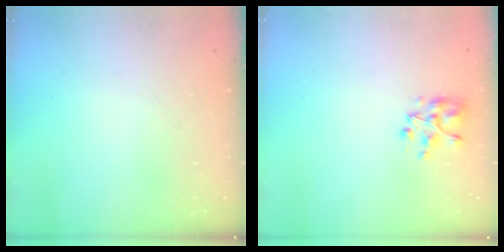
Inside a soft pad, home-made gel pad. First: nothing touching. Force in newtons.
{"total": 5.1, "press": 5.0, "slide": 0.6}